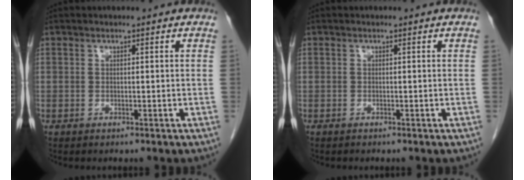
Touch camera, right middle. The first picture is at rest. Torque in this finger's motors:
{"motor_torque": [0.21, -0.08, 0.03, 0.01]}